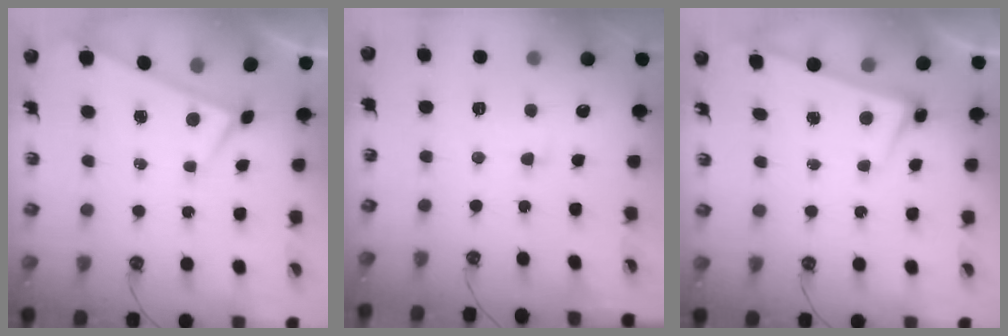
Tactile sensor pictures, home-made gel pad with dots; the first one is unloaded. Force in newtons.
{"total": 1.0, "press": 0.7, "slide": 0.8}
{"total": 2.6, "press": 2.4, "slide": 1.0}